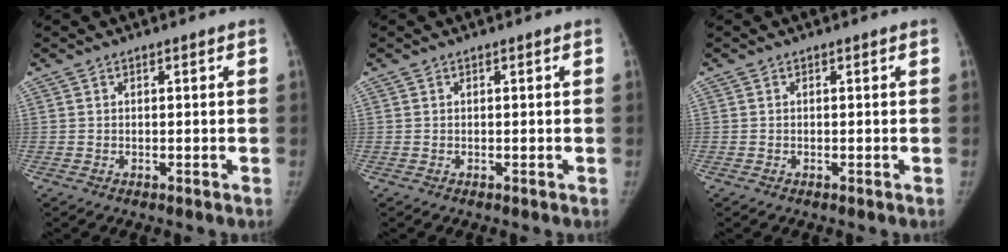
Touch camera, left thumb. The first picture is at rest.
{"total": 0.0}
{"total": 0.0}